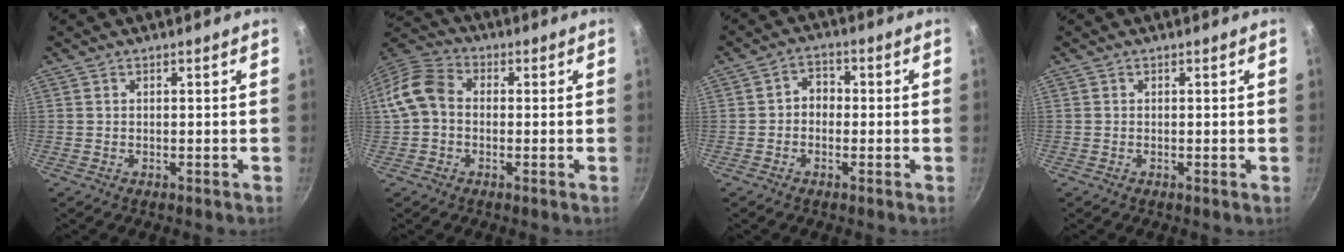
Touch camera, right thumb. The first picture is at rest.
{"total": 9.6, "force": [-0.2, 7.4, 6.1], "torque": [-0.103, 0.030, -0.023]}
{"total": 3.8, "force": [-0.5, 3.1, 2.0], "torque": [-0.010, 0.013, -0.017]}
{"total": 0.0}